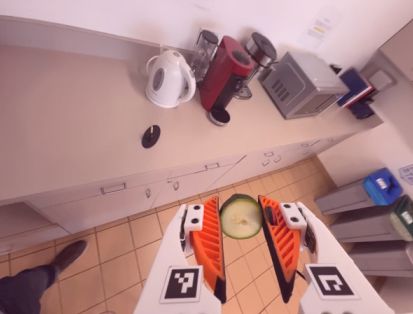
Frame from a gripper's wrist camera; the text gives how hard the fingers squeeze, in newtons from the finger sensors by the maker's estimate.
{"total": 8.7, "left": 8.6, "right": 8.9}